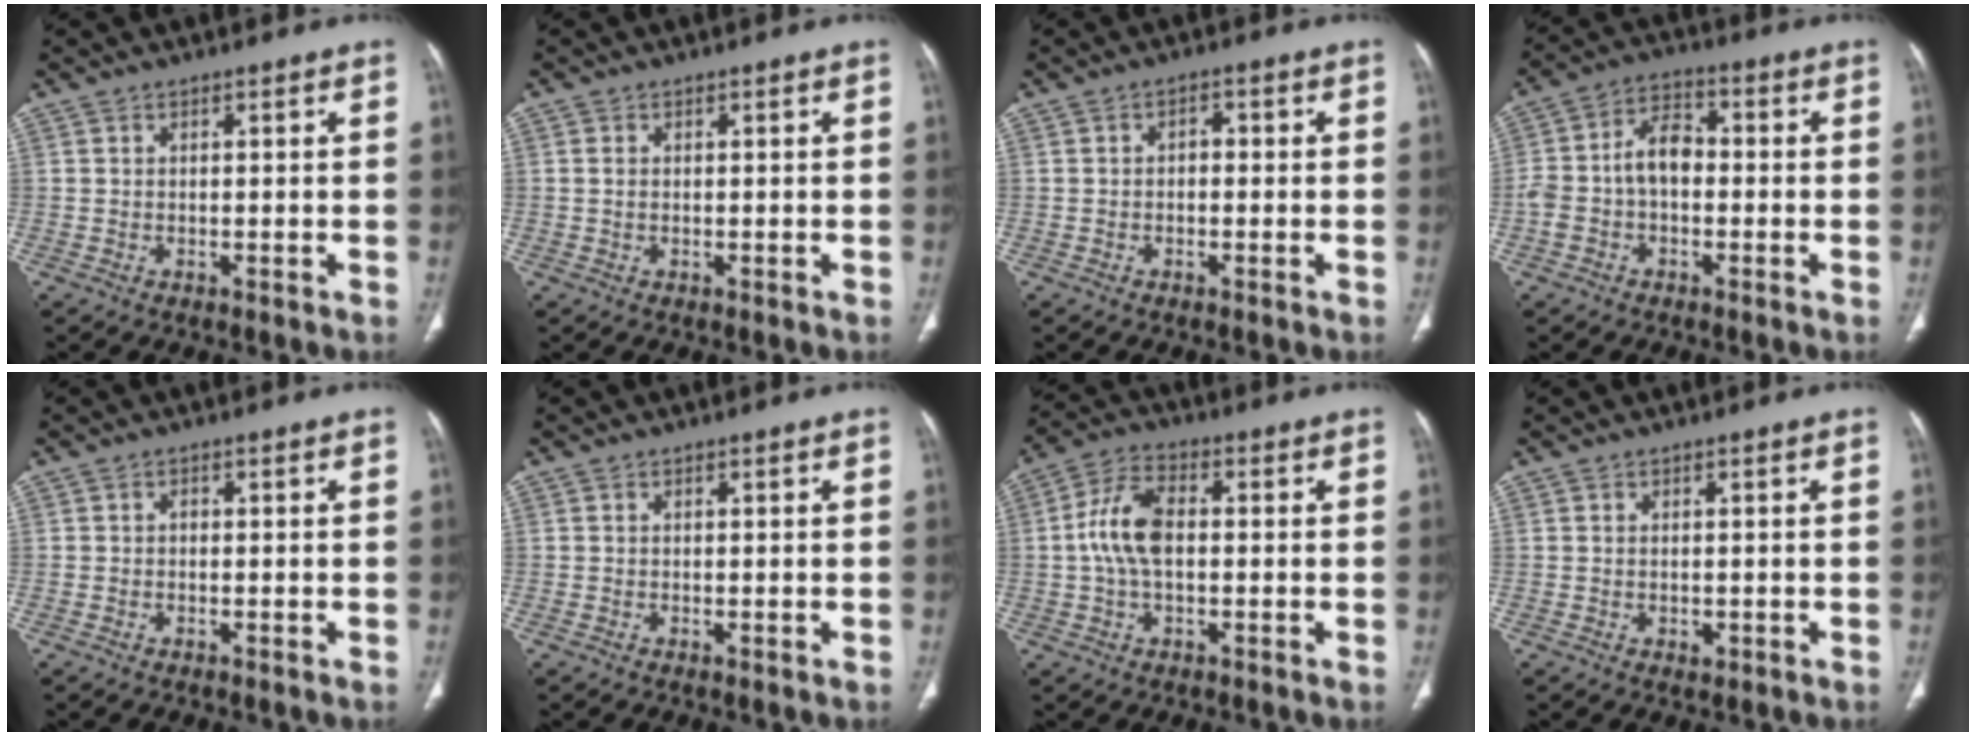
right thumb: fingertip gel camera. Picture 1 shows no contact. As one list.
[{"total": 0.9, "force": [0.1, 0.6, 0.6], "torque": [-0.014, 0.002, 0.002]}, {"total": 1.9, "force": [-0.2, 1.3, 1.4], "torque": [-0.012, 0.010, -0.008]}, {"total": 8.6, "force": [-1.0, 5.6, 6.4], "torque": [-0.119, 0.034, -0.029]}, {"total": 0.6, "force": [-0.1, 0.5, 0.4], "torque": [-0.003, 0.003, -0.007]}, {"total": 0.0}, {"total": 8.9, "force": [0.0, 5.0, 7.4], "torque": [-0.150, 0.022, -0.006]}, {"total": 1.3, "force": [-0.3, 0.8, 0.9], "torque": [-0.013, -0.002, -0.001]}]